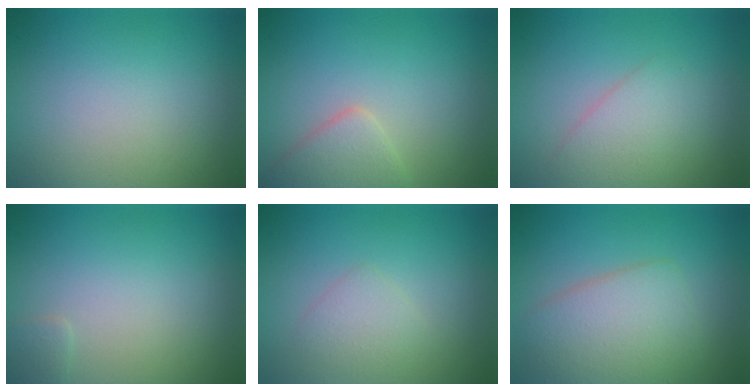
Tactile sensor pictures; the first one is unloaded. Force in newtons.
{"total": 2.8, "press": 2.8, "slide": 0.2}
{"total": 2.4, "press": 2.4, "slide": 0.1}
{"total": 0.8, "press": 0.8, "slide": 0.1}
{"total": 1.6, "press": 1.6, "slide": 0.1}
{"total": 4.8, "press": 4.8, "slide": 0.1}